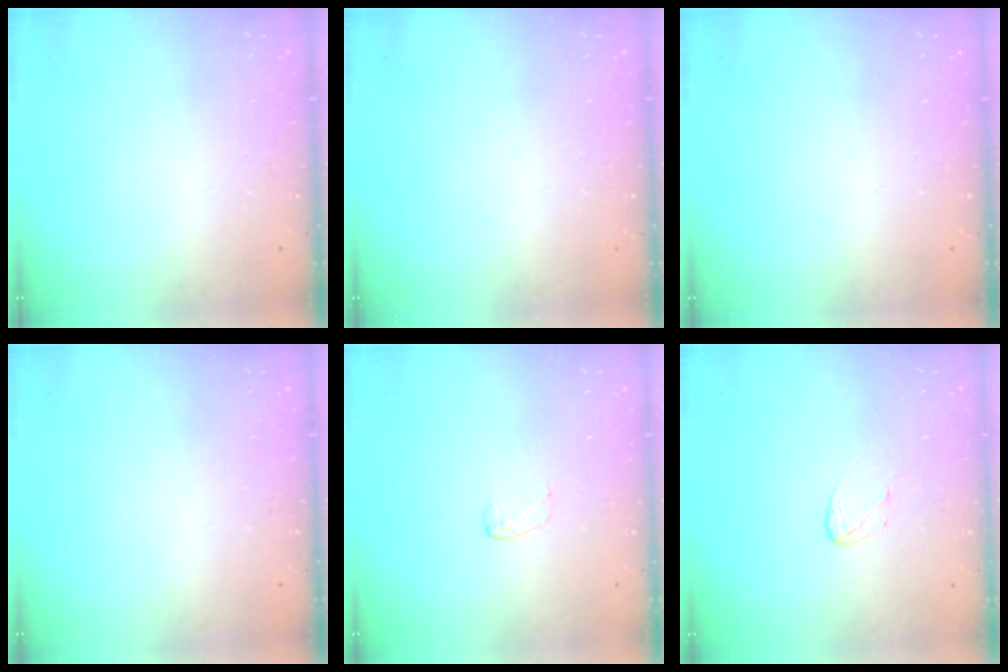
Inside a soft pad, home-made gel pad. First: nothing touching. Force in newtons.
{"total": 0.0}
{"total": 0.0}
{"total": 0.0}
{"total": 2.4, "press": 2.4, "slide": 0.2}
{"total": 3.7, "press": 3.7, "slide": 0.3}